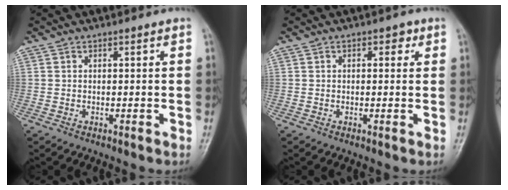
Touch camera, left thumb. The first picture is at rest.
{"total": 2.1, "force": [0.7, 1.4, 1.4], "torque": [0.003, 0.005, 0.003]}